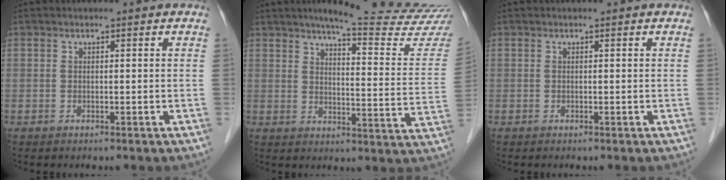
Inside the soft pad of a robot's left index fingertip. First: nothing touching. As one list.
[{"total": 19.0, "force": [17.4, -0.1, 7.6], "torque": [-0.099, -0.085, 0.204]}, {"total": 0.0}]